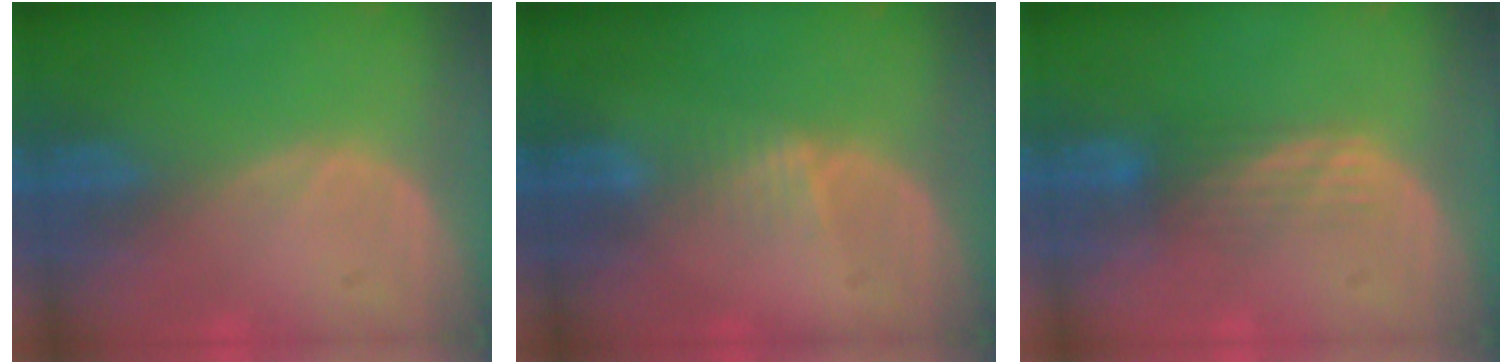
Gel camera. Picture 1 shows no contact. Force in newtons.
{"total": 1.9, "press": 1.9, "slide": 0.2}
{"total": 3.5, "press": 3.1, "slide": 1.6}